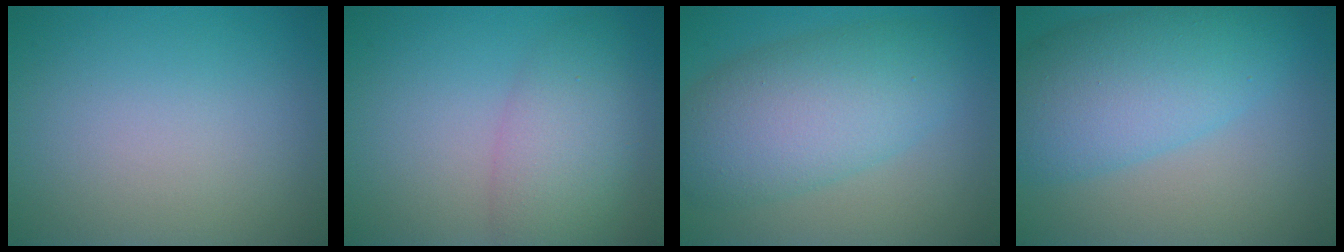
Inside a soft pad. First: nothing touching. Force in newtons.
{"total": 4.9, "press": 4.9, "slide": 0.1}
{"total": 8.0, "press": 8.0, "slide": 0.1}
{"total": 8.0, "press": 8.0, "slide": 0.1}